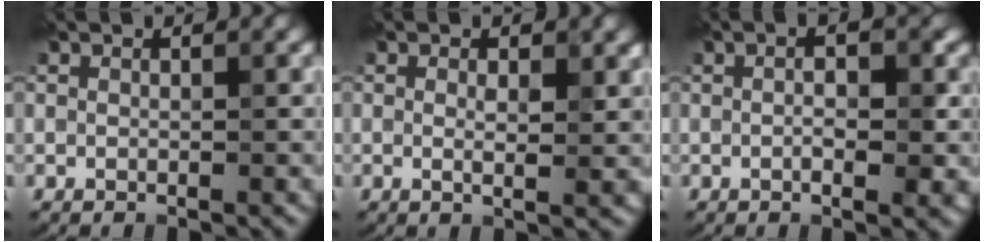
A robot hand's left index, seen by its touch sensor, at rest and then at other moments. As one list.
[{"total": 1.9, "force": [0.5, 0.6, 1.8], "torque": [-0.027, -0.005, 0.007]}, {"total": 3.1, "force": [0.1, 1.1, 2.9], "torque": [-0.022, -0.007, -0.009]}]